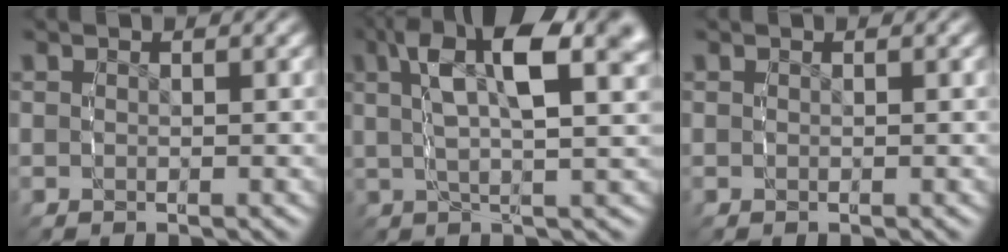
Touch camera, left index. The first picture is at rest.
{"total": 10.2, "force": [4.1, 3.6, 8.6], "torque": [-0.133, 0.016, 0.057]}
{"total": 0.0}